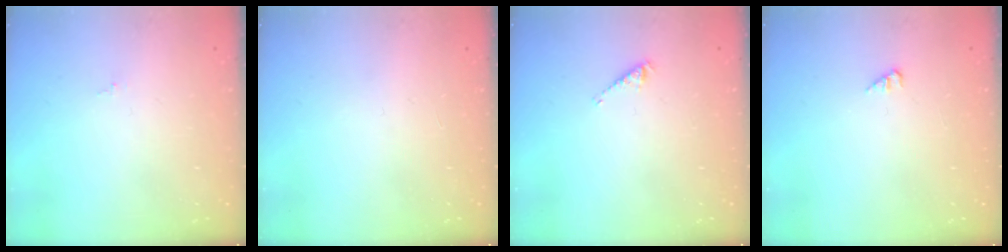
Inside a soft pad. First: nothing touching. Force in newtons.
{"total": 0.0}
{"total": 2.9, "press": 2.9, "slide": 0.5}
{"total": 1.6, "press": 1.6, "slide": 0.2}